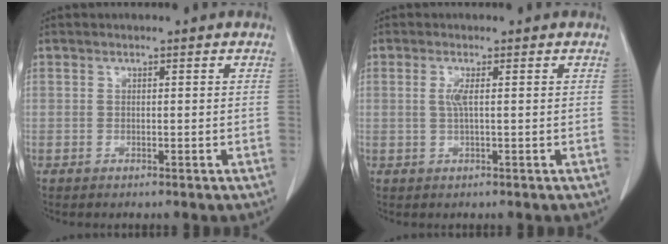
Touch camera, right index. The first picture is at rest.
{"total": 1.9, "force": [0.3, 0.0, 1.8], "torque": [-0.046, -0.001, 0.003]}